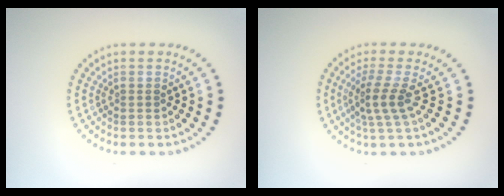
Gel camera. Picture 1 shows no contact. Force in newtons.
{"total": 2.6, "press": 1.9, "slide": 1.8}